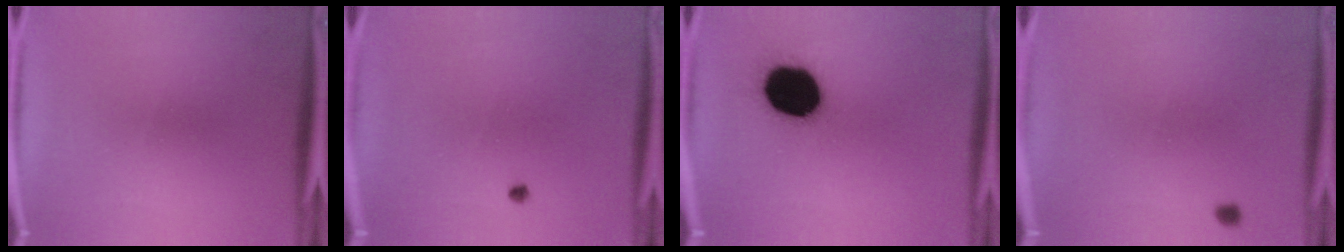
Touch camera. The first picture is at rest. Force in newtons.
{"total": 0.6}
{"total": 19.0}
{"total": 1.0}